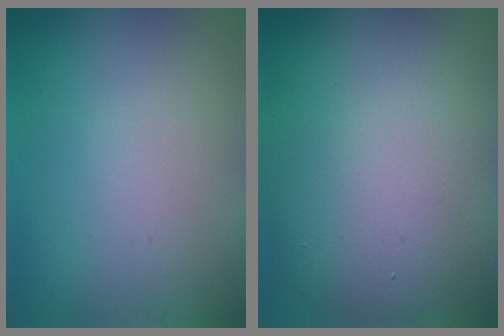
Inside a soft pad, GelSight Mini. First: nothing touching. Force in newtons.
{"total": 12.7, "press": 12.6, "slide": 0.8}